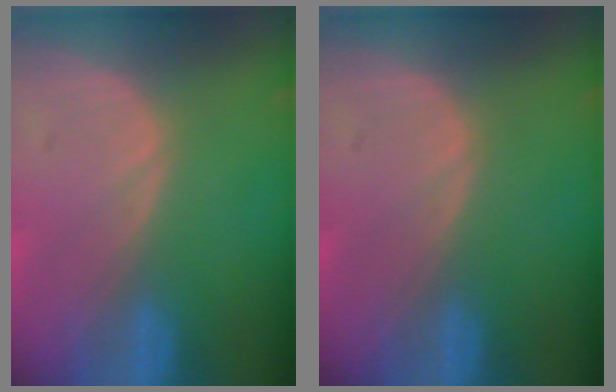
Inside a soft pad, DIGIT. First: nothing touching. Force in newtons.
{"total": 0.0}